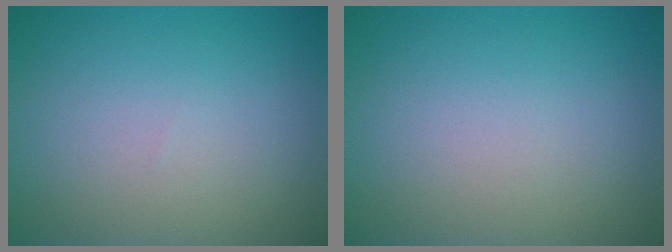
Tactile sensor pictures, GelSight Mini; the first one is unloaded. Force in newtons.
{"total": 0.0}